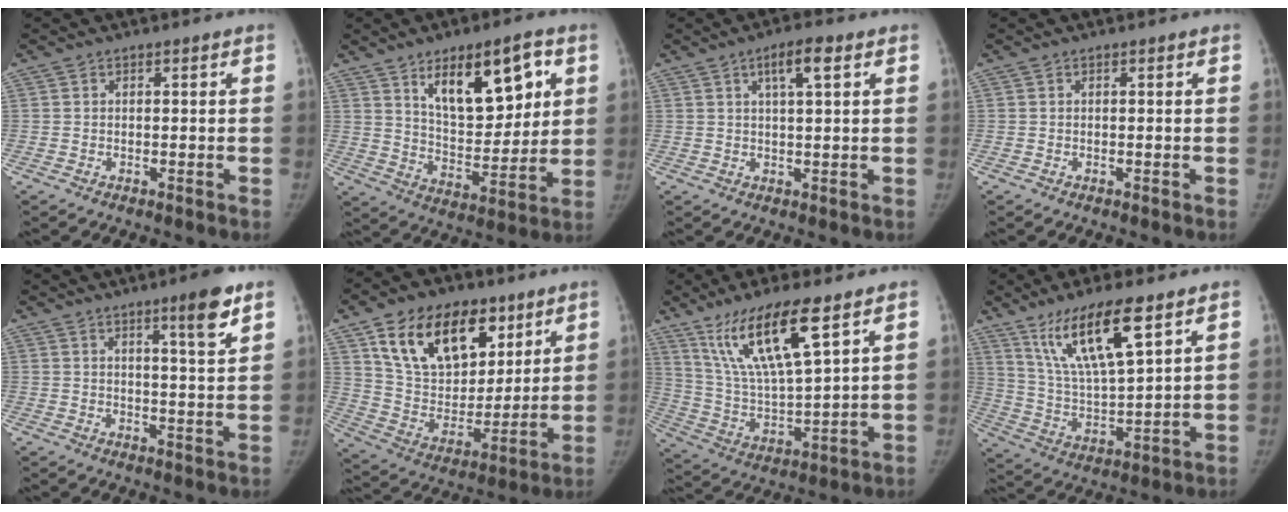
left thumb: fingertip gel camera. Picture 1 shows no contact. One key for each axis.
{"total": 16.8, "fx": 7.5, "fy": 7.7, "fz": 12.9, "tx": -0.154, "ty": -0.036, "tz": 0.132}
{"total": 5.2, "fx": 2.4, "fy": 1.2, "fz": 4.5, "tx": -0.076, "ty": 0.000, "tz": 0.040}
{"total": 0.0}
{"total": 7.1, "fx": 4.4, "fy": 0.5, "fz": 5.6, "tx": -0.078, "ty": -0.030, "tz": 0.064}
{"total": 22.6, "fx": 11.9, "fy": 13.9, "fz": 13.3, "tx": -0.184, "ty": -0.034, "tz": 0.213}
{"total": 17.0, "fx": 9.8, "fy": 3.7, "fz": 13.3, "tx": -0.251, "ty": -0.043, "tz": 0.199}
{"total": 15.7, "fx": 9.2, "fy": 3.7, "fz": 12.2, "tx": -0.219, "ty": -0.042, "tz": 0.184}